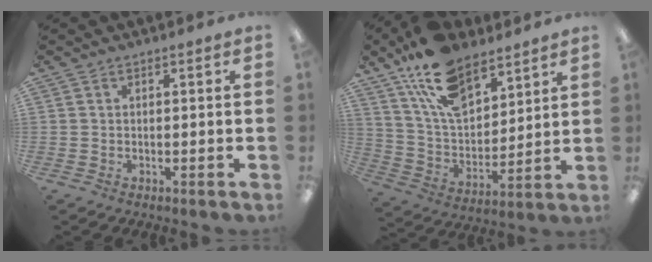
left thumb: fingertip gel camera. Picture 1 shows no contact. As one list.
[{"total": 17.7, "force": [12.1, 9.0, 9.3], "torque": [-0.182, -0.053, 0.224]}]